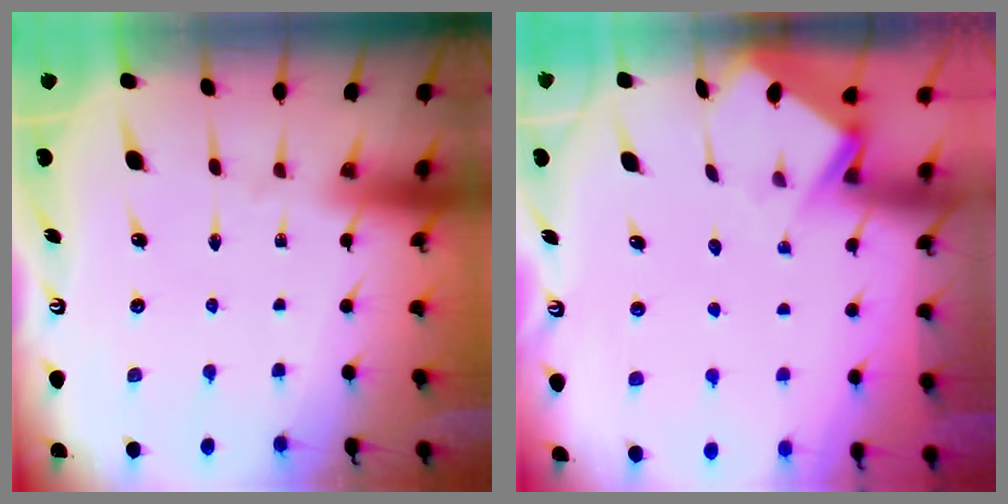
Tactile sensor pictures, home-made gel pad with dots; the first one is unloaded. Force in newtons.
{"total": 3.9, "press": 3.9, "slide": 0.4}